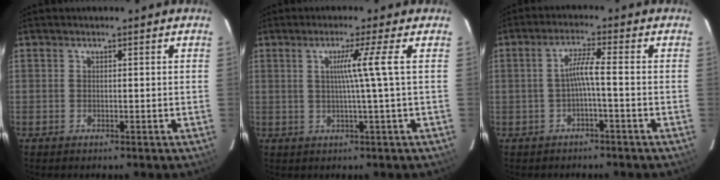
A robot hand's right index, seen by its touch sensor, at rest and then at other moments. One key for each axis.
{"total": 4.9, "fx": 0.5, "fy": -2.3, "fz": 4.3, "tx": -0.066, "ty": -0.007, "tz": 0.010}
{"total": 3.4, "fx": -1.3, "fy": -0.5, "fz": 3.1, "tx": -0.066, "ty": 0.005, "tz": -0.023}